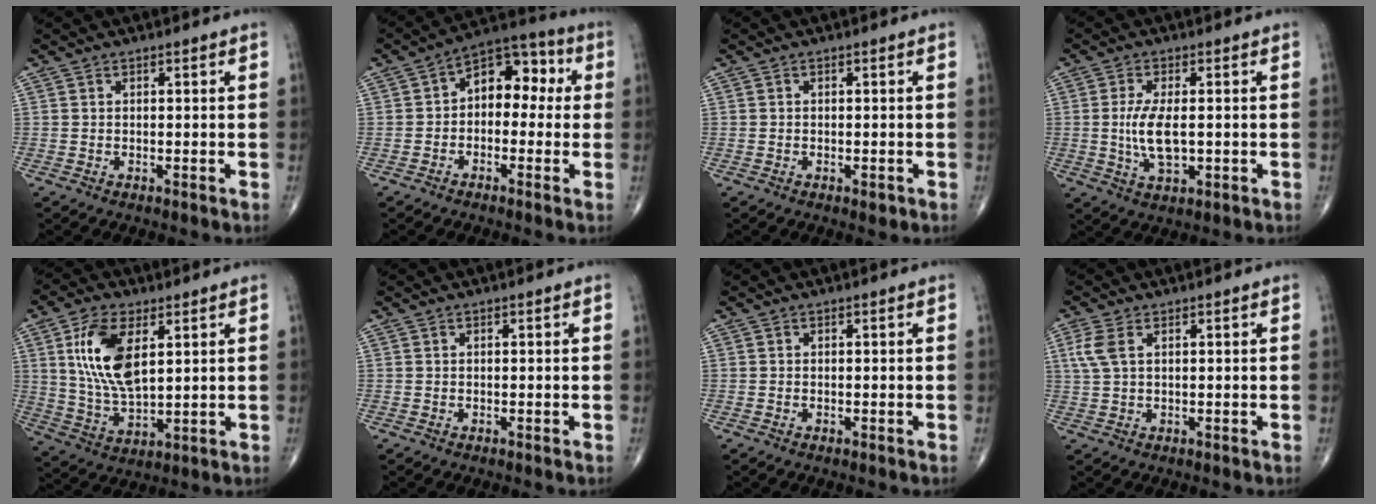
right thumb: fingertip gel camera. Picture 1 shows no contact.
{"total": 10.2, "force": [0.6, 6.7, 7.7], "torque": [-0.073, 0.039, -0.009]}
{"total": 1.2, "force": [-0.6, 0.7, 0.9], "torque": [-0.007, -0.001, -0.006]}
{"total": 7.3, "force": [-0.3, 3.1, 6.6], "torque": [-0.135, -0.011, -0.003]}
{"total": 13.4, "force": [4.2, 6.5, 11.0], "torque": [-0.213, -0.018, 0.087]}
{"total": 0.0}
{"total": 0.0}
{"total": 4.0, "force": [1.4, 2.0, 3.1], "torque": [-0.086, 0.012, 0.032]}